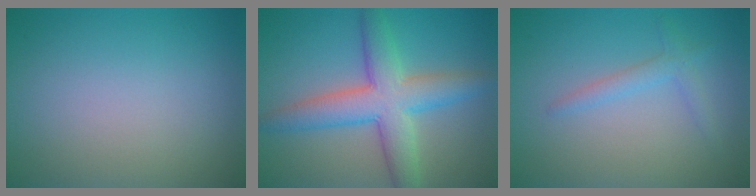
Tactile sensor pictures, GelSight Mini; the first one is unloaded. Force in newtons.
{"total": 6.7, "press": 6.7, "slide": 0.1}
{"total": 1.6, "press": 1.6, "slide": 0.1}